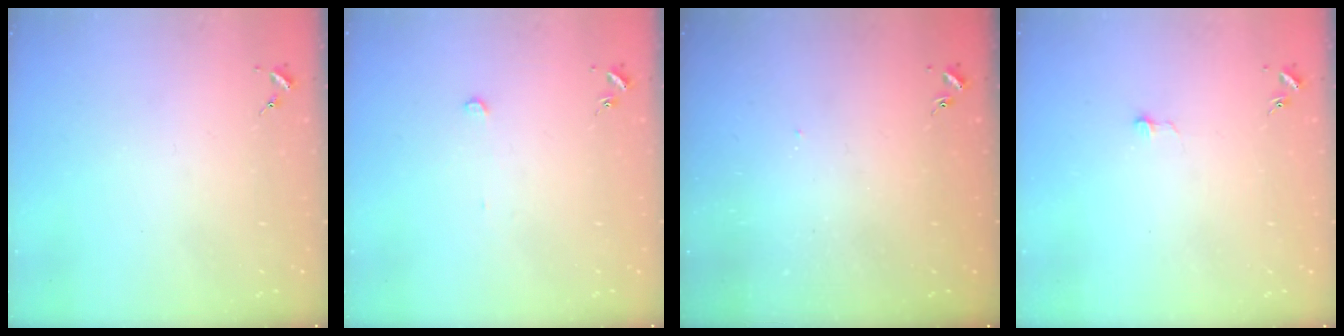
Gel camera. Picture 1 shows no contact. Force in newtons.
{"total": 2.2, "press": 2.2, "slide": 0.2}
{"total": 2.7, "press": 2.7, "slide": 0.1}
{"total": 3.1, "press": 3.1, "slide": 0.3}